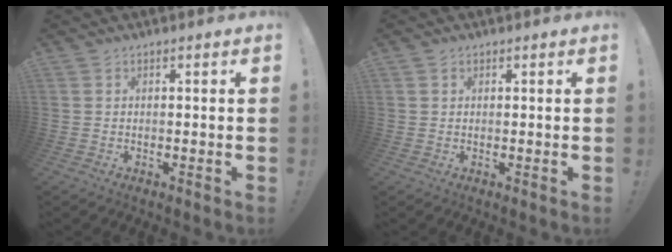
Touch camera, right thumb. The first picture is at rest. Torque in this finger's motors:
{"motor_torque": [-0.21, -0.19, -0.36, 0.12, 0.00]}